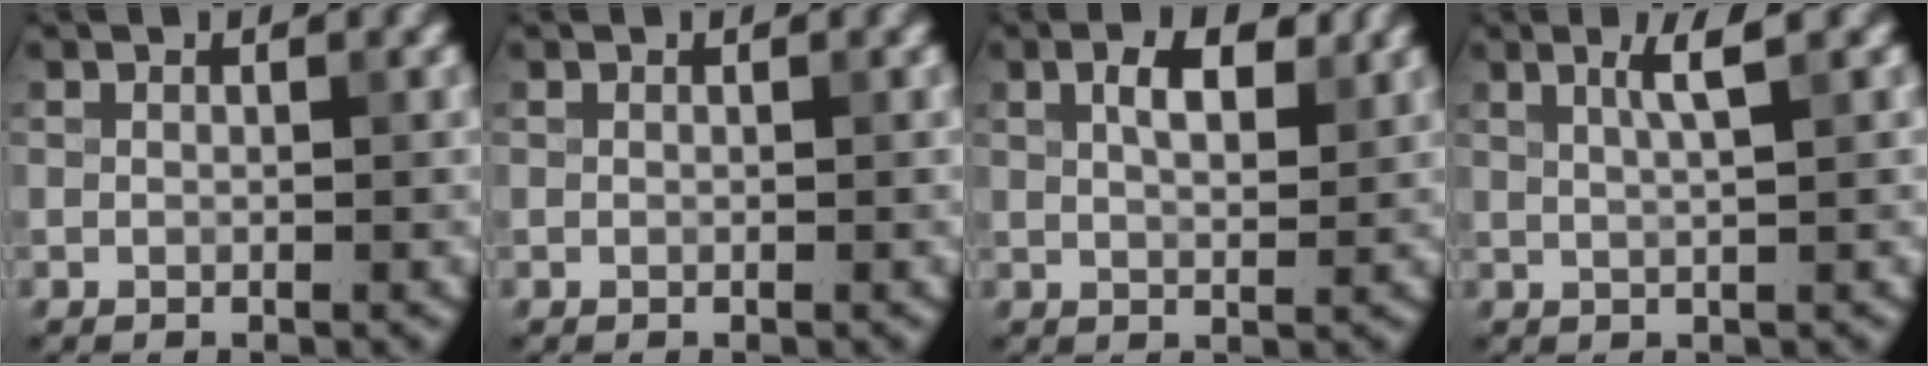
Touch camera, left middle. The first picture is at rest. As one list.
[{"total": 0.0}, {"total": 3.4, "force": [1.5, 1.4, 2.7], "torque": [-0.050, 0.005, 0.028]}, {"total": 2.6, "force": [1.1, 0.5, 2.3], "torque": [-0.033, 0.006, 0.016]}]